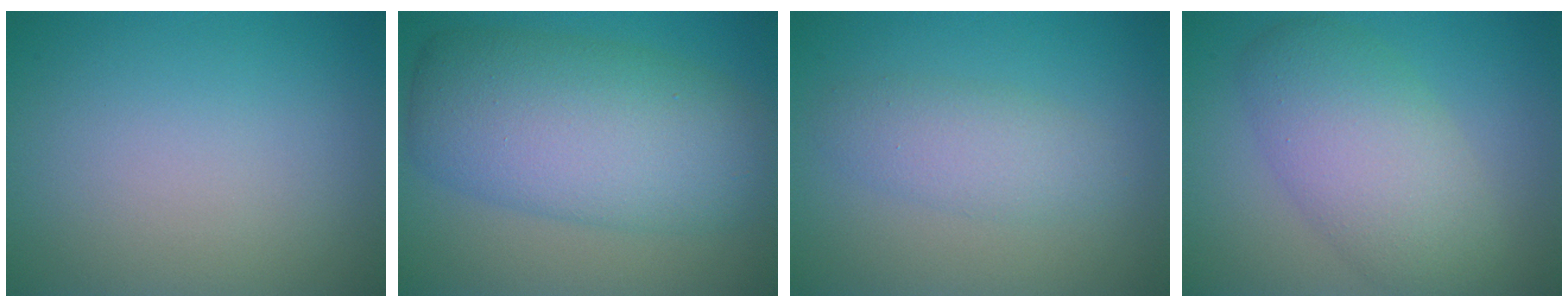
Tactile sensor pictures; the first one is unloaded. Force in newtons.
{"total": 9.6, "press": 9.6, "slide": 0.2}
{"total": 2.7, "press": 2.7, "slide": 0.0}
{"total": 6.5, "press": 6.4, "slide": 0.6}